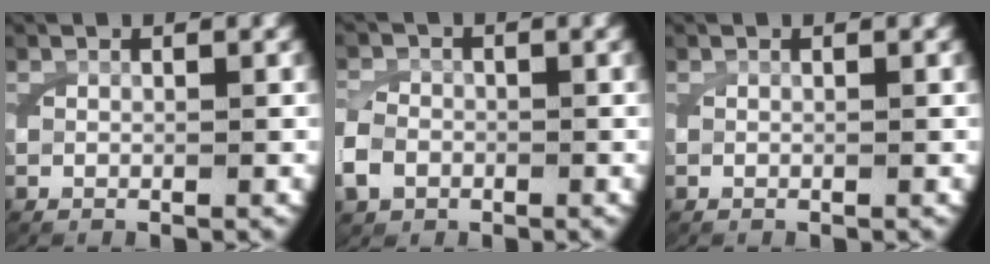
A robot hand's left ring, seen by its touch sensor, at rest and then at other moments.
{"total": 3.0, "force": [-1.1, 2.6, 1.2], "torque": [-0.043, -0.006, -0.017]}
{"total": 0.0}